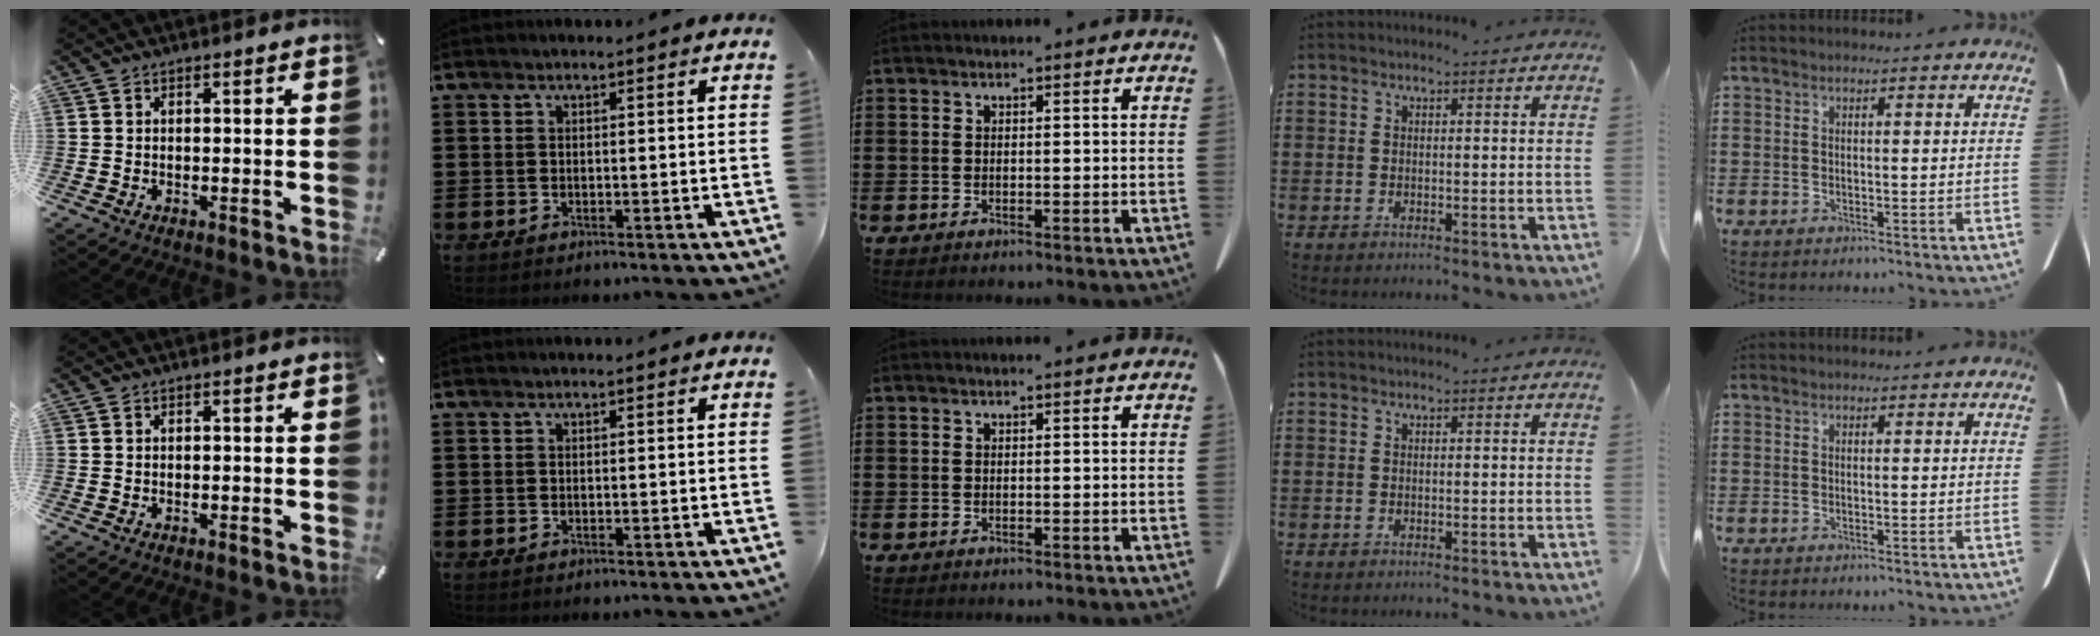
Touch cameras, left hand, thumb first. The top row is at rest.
{}